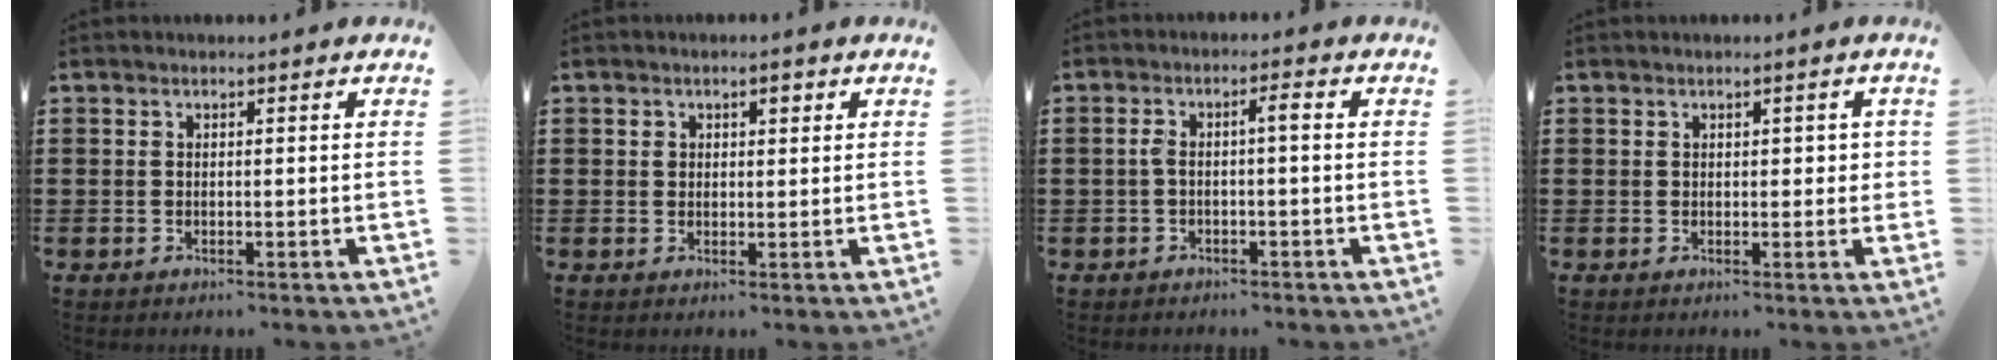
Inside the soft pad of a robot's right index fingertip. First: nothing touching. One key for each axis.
{"total": 1.9, "fx": 0.6, "fy": 1.4, "fz": 1.2, "tx": -0.027, "ty": 0.011, "tz": 0.009}
{"total": 2.5, "fx": -0.1, "fy": 0.5, "fz": 2.5, "tx": -0.048, "ty": 0.005, "tz": -0.005}
{"total": 1.5, "fx": 0.5, "fy": 1.0, "fz": 1.0, "tx": -0.012, "ty": 0.005, "tz": 0.006}